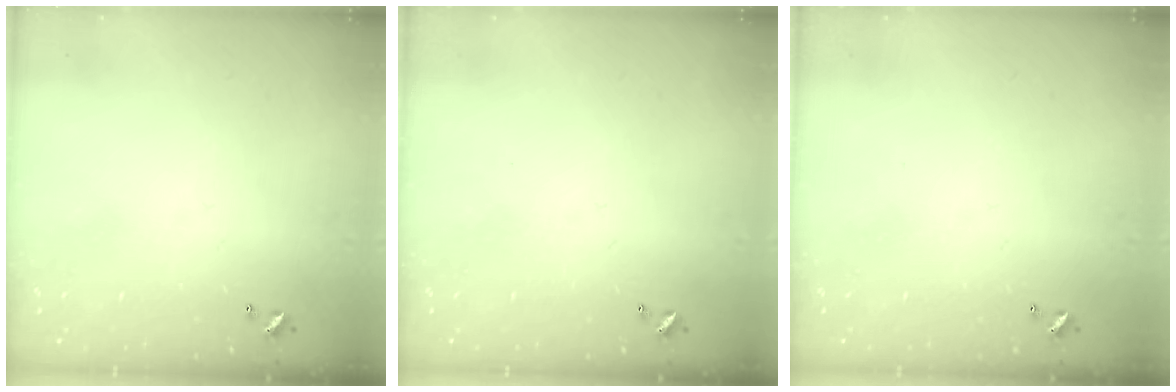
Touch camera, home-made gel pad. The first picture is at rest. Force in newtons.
{"total": 0.0}
{"total": 0.0}